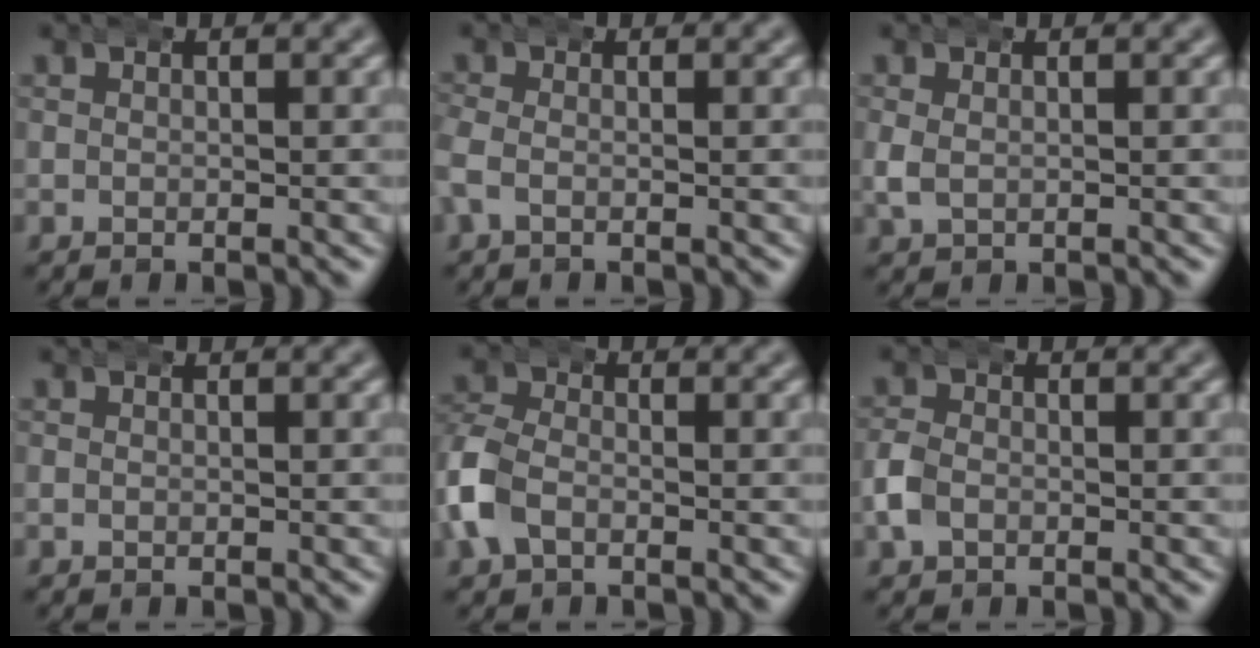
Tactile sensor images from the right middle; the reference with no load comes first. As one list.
[{"total": 1.8, "force": [-0.7, 1.3, 1.0], "torque": [-0.036, 0.000, -0.018]}, {"total": 1.6, "force": [0.2, 1.2, 1.0], "torque": [-0.032, -0.003, 0.009]}, {"total": 0.0}, {"total": 4.3, "force": [-1.4, 3.7, 1.8], "torque": [-0.076, -0.015, -0.023]}, {"total": 1.8, "force": [-0.8, 1.5, 0.6], "torque": [-0.029, 0.000, -0.012]}]